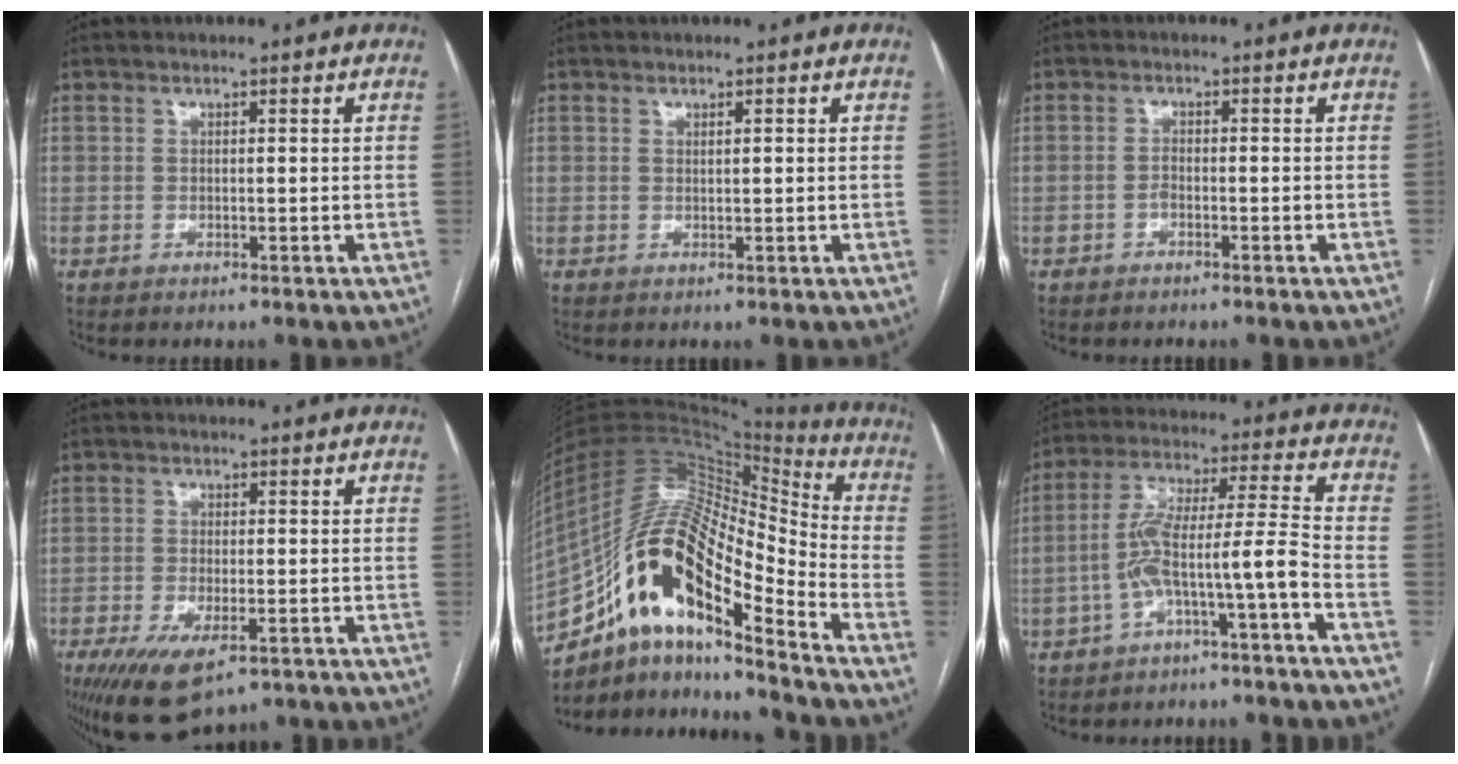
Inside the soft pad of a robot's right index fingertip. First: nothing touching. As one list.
[{"total": 0.8, "force": [0.3, 0.1, 0.8], "torque": [-0.015, 0.000, 0.006]}, {"total": 1.1, "force": [-0.6, 0.4, 0.8], "torque": [-0.014, 0.002, -0.011]}, {"total": 9.3, "force": [-5.3, 3.5, 6.8], "torque": [-0.119, -0.020, -0.083]}, {"total": 22.4, "force": [-11.9, 6.0, 18.0], "torque": [-0.345, 0.017, -0.205]}, {"total": 9.5, "force": [-4.0, 0.0, 8.6], "torque": [-0.157, 0.038, -0.068]}]